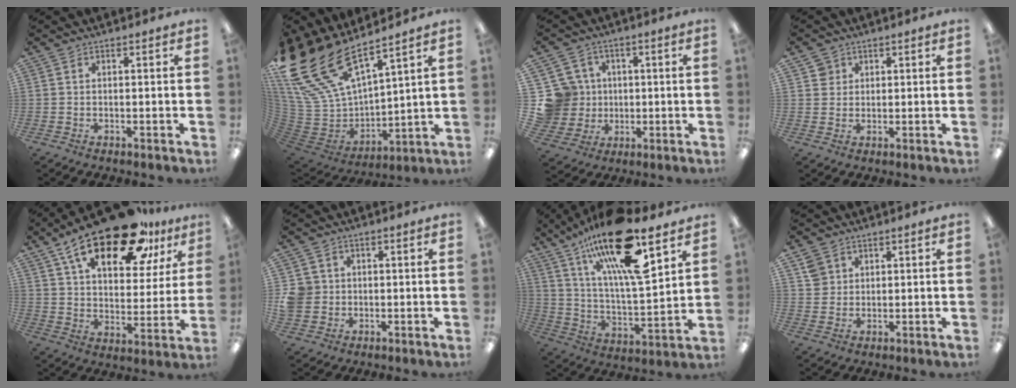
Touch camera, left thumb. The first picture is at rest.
{"total": 23.5, "force": [17.7, 9.8, 12.0], "torque": [-0.253, -0.113, 0.320]}
{"total": 11.7, "force": [1.4, 11.3, 2.7], "torque": [-0.100, 0.009, 0.039]}
{"total": 3.5, "force": [1.9, 2.9, 0.3], "torque": [0.000, -0.001, 0.033]}
{"total": 24.6, "force": [15.8, 10.4, 15.7], "torque": [-0.258, -0.078, 0.264]}
{"total": 5.3, "force": [0.3, 5.1, 1.4], "torque": [-0.035, 0.010, 0.006]}
{"total": 24.5, "force": [16.8, 6.9, 16.5], "torque": [-0.287, -0.092, 0.279]}
{"total": 4.2, "force": [2.1, 3.6, 0.5], "torque": [-0.001, -0.001, 0.035]}